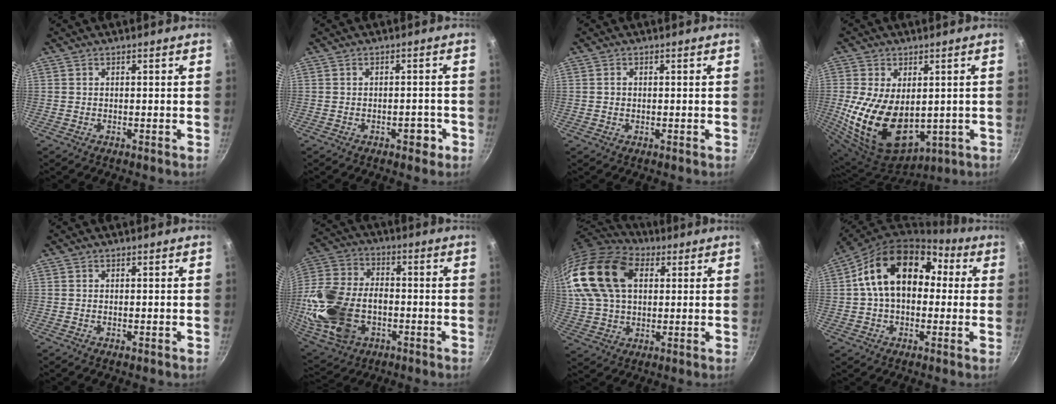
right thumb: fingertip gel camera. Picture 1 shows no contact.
{"total": 3.0, "force": [-1.5, 1.7, 2.0], "torque": [-0.011, 0.015, -0.015]}
{"total": 1.0, "force": [0.1, 0.9, 0.5], "torque": [-0.007, 0.004, 0.001]}
{"total": 18.6, "force": [-0.5, 11.8, 14.3], "torque": [-0.262, -0.021, 0.018]}
{"total": 0.5, "force": [-0.1, 0.2, 0.5], "torque": [-0.010, 0.000, -0.002]}
{"total": 21.2, "force": [-4.2, 14.3, 15.0], "torque": [-0.306, 0.023, -0.068]}
{"total": 23.2, "force": [6.9, 15.3, 15.9], "torque": [-0.321, 0.012, 0.121]}
{"total": 17.6, "force": [2.9, 12.3, 12.2], "torque": [-0.167, 0.042, 0.033]}